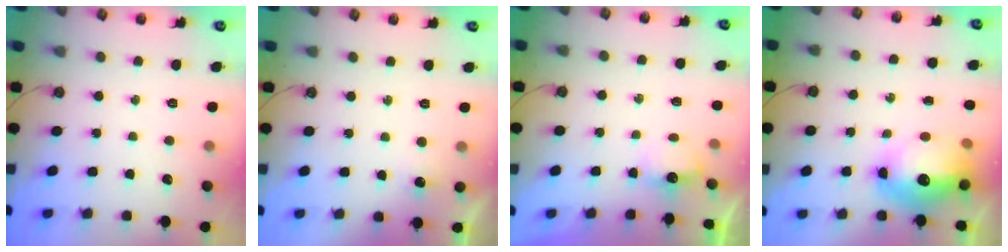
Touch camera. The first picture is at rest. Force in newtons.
{"total": 3.0, "press": 2.8, "slide": 1.0}
{"total": 4.0, "press": 3.9, "slide": 0.6}
{"total": 16.6, "press": 16.5, "slide": 1.5}